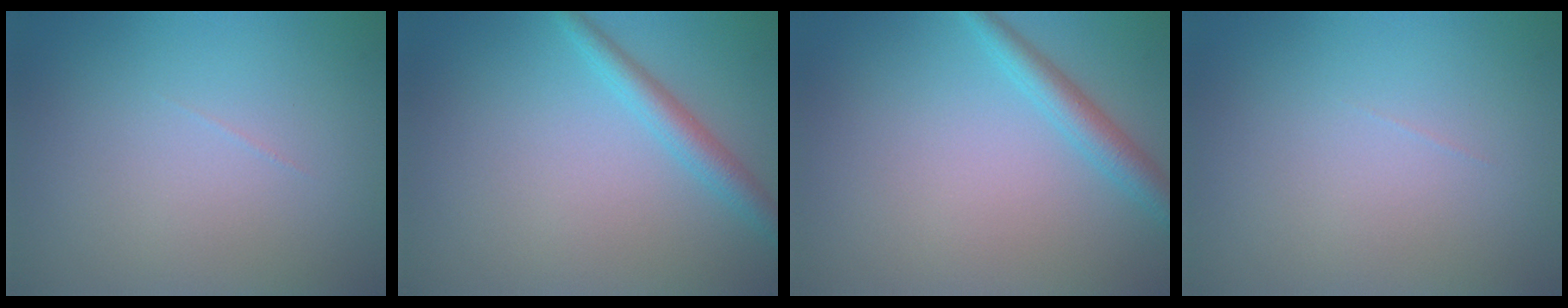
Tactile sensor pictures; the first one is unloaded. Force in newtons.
{"total": 2.4, "press": 2.4, "slide": 0.1}
{"total": 2.6, "press": 2.6, "slide": 0.1}
{"total": 0.0}